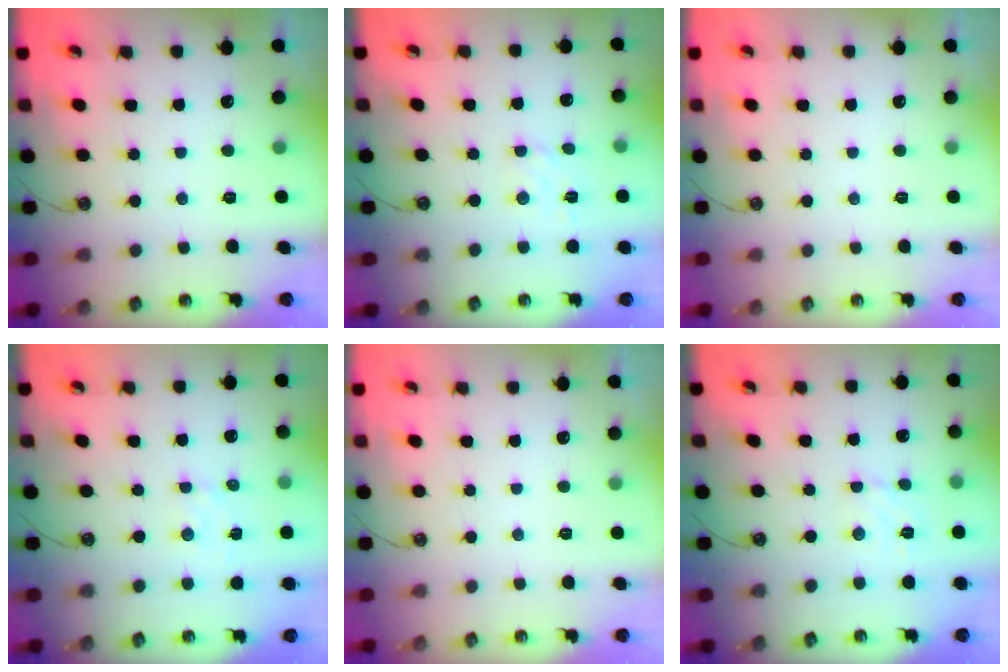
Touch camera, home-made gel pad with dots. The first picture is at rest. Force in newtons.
{"total": 3.2, "press": 3.1, "slide": 0.5}
{"total": 0.0}
{"total": 3.4, "press": 3.4, "slide": 0.5}
{"total": 0.0}
{"total": 2.5, "press": 2.5, "slide": 0.3}